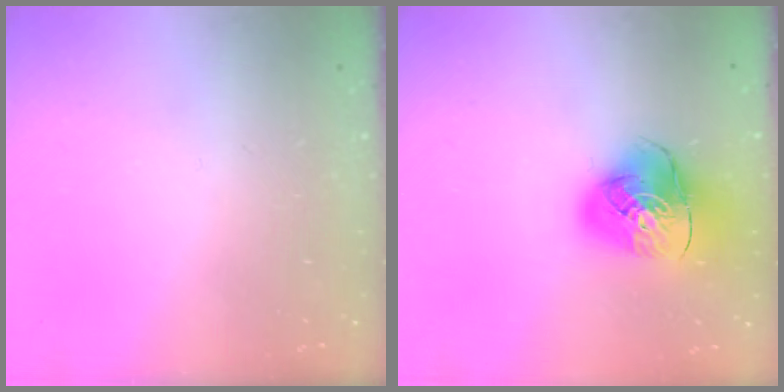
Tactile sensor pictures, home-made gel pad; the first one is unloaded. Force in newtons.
{"total": 13.4, "press": 13.3, "slide": 1.7}